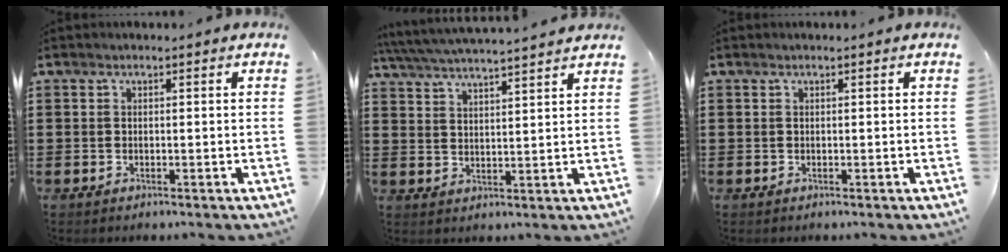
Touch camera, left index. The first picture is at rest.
{"total": 4.8, "force": [4.7, -0.4, 1.1], "torque": [-0.041, -0.026, 0.080]}
{"total": 0.0}